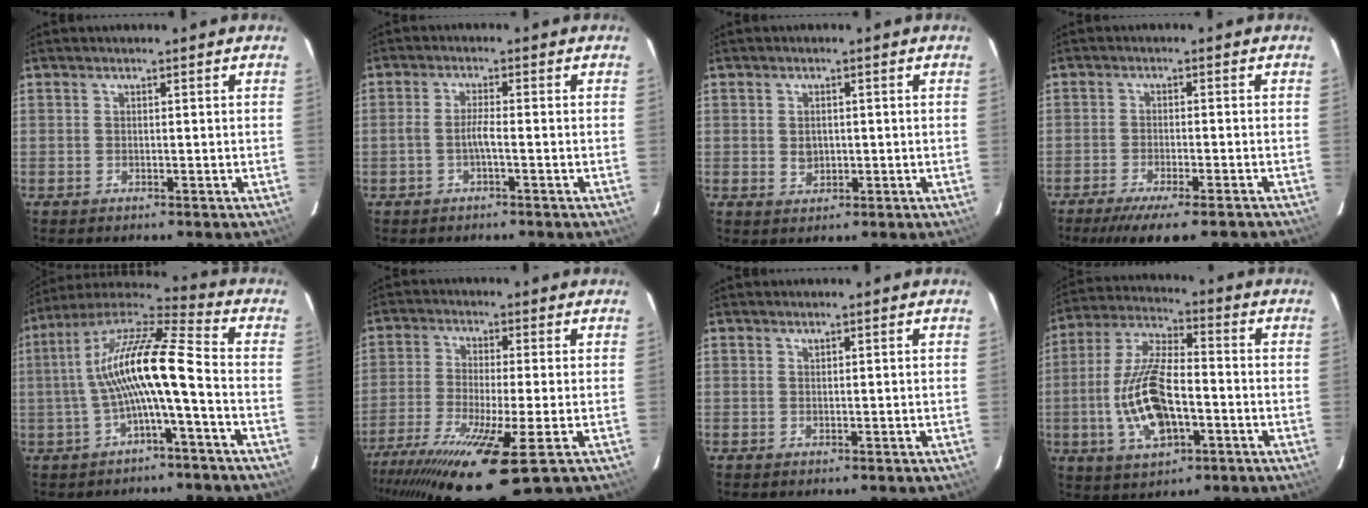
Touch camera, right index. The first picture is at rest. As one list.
[{"total": 2.3, "force": [-1.1, 0.0, 2.0], "torque": [-0.042, 0.004, -0.022]}, {"total": 2.6, "force": [-0.2, 2.2, 1.4], "torque": [-0.022, 0.002, -0.001]}, {"total": 12.6, "force": [-10.4, 2.0, 6.8], "torque": [-0.137, -0.035, -0.157]}, {"total": 14.3, "force": [-2.1, 1.6, 14.1], "torque": [-0.270, 0.018, -0.043]}, {"total": 17.2, "force": [-10.1, 1.4, 13.8], "torque": [-0.282, -0.069, -0.177]}, {"total": 0.0}, {"total": 15.2, "force": [-3.8, 6.4, 13.2], "torque": [-0.280, 0.000, -0.067]}]